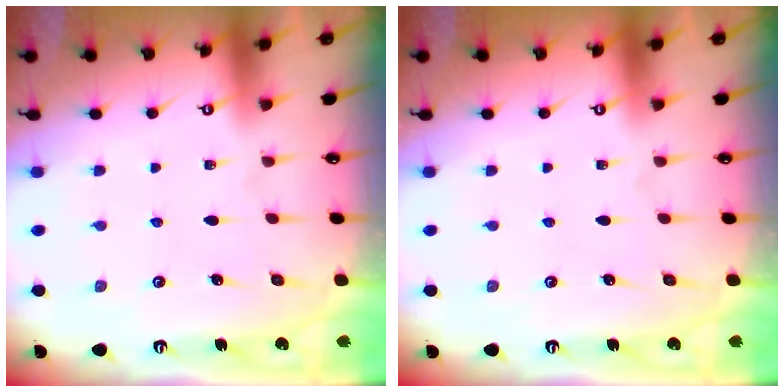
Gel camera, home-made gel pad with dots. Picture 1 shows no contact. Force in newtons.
{"total": 0.0}